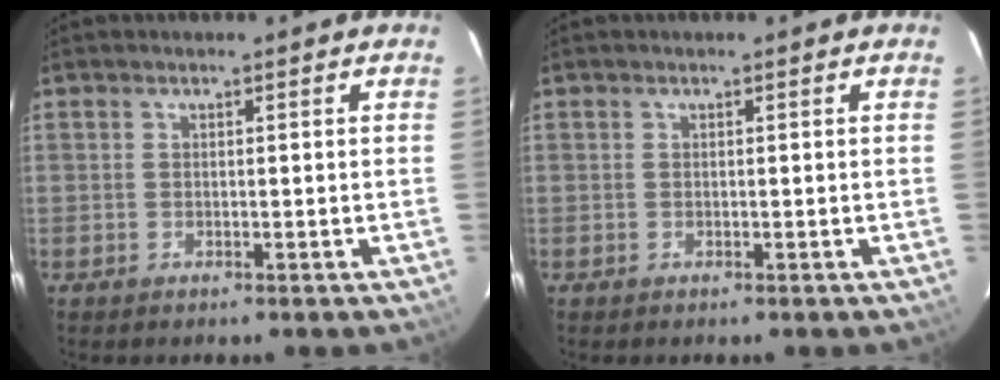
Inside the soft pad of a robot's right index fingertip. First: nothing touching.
{"total": 0.0}